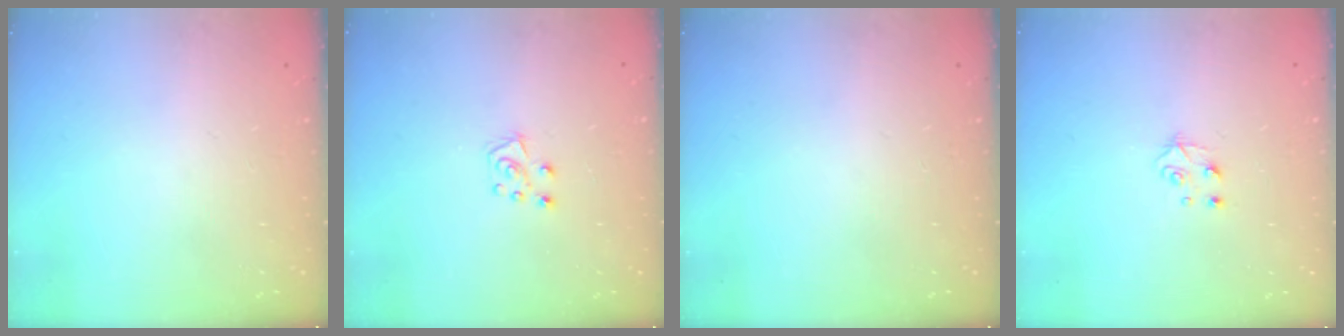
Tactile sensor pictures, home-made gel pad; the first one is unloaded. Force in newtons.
{"total": 5.0, "press": 4.9, "slide": 0.4}
{"total": 0.0}
{"total": 4.0, "press": 3.9, "slide": 0.4}